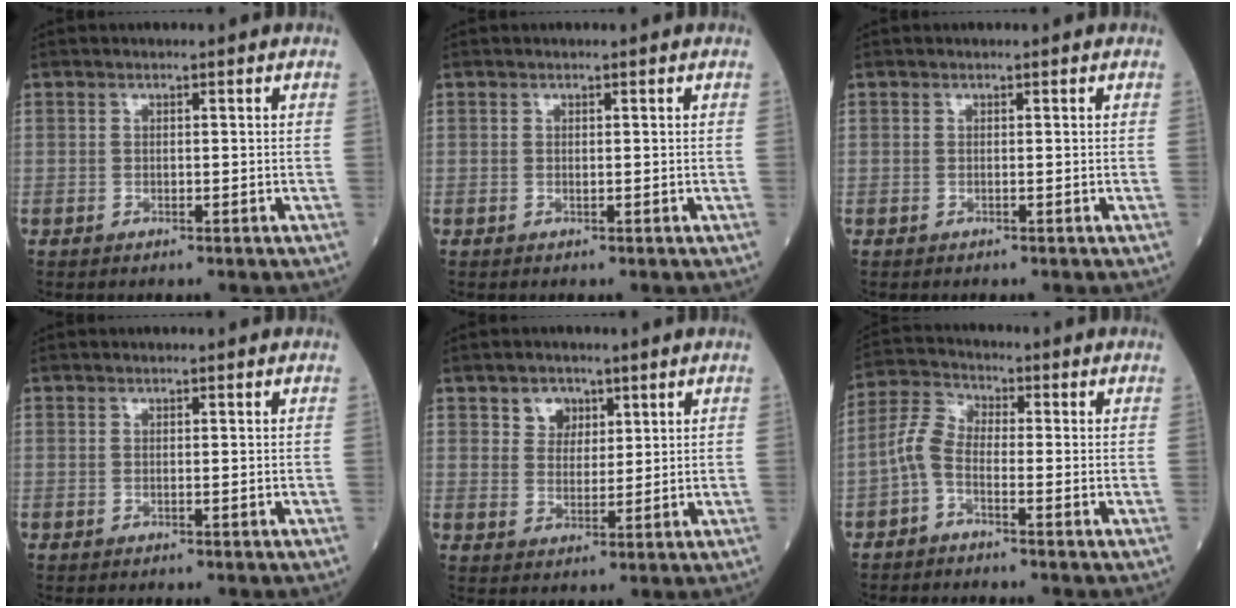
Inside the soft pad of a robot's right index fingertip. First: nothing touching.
{"total": 0.0}
{"total": 0.0}
{"total": 0.0}
{"total": 4.1, "force": [2.3, 3.1, 1.4], "torque": [-0.022, 0.005, 0.042]}
{"total": 4.2, "force": [-1.8, 1.9, 3.3], "torque": [-0.077, 0.010, -0.047]}